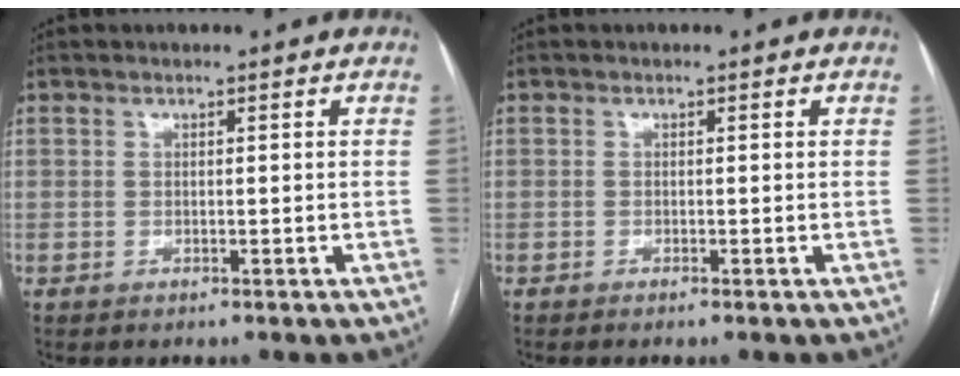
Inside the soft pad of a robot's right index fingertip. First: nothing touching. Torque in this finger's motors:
{"motor_torque": [-0.02, 0.03, -0.04, 0.01]}